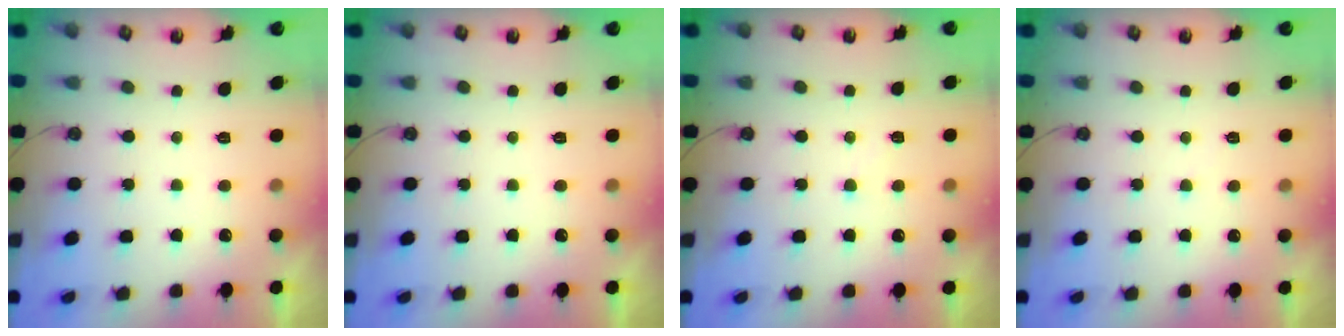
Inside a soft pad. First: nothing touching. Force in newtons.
{"total": 0.0}
{"total": 2.8, "press": 2.8, "slide": 0.4}
{"total": 2.7, "press": 2.7, "slide": 0.5}